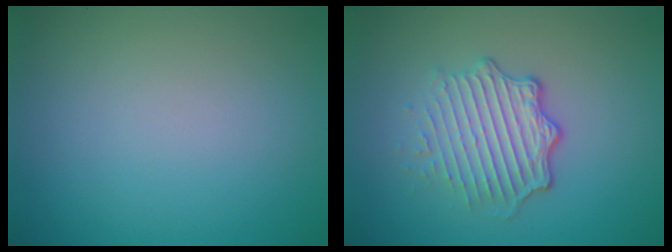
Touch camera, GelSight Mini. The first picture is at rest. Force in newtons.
{"total": 4.7, "press": 3.4, "slide": 3.2}